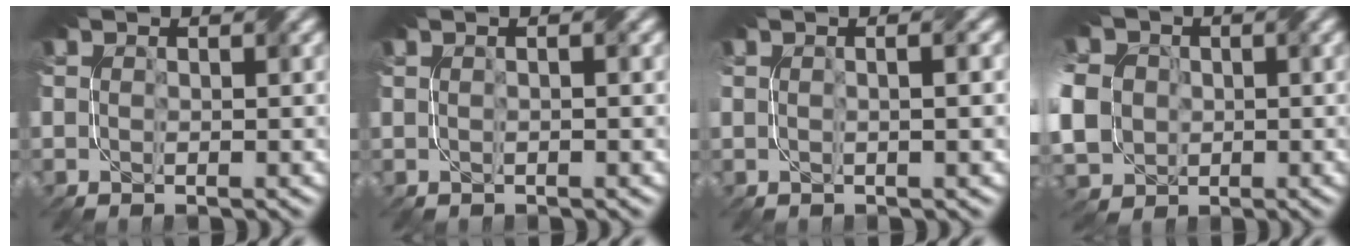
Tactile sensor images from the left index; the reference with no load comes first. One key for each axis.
{"total": 1.5, "fx": 0.7, "fy": 0.6, "fz": 1.2, "tx": -0.003, "ty": 0.005, "tz": -0.007}
{"total": 3.0, "fx": 0.8, "fy": 1.3, "fz": 2.6, "tx": -0.008, "ty": 0.020, "tz": -0.011}
{"total": 9.1, "fx": -0.3, "fy": 7.8, "fz": 4.6, "tx": -0.126, "ty": -0.004, "tz": -0.031}